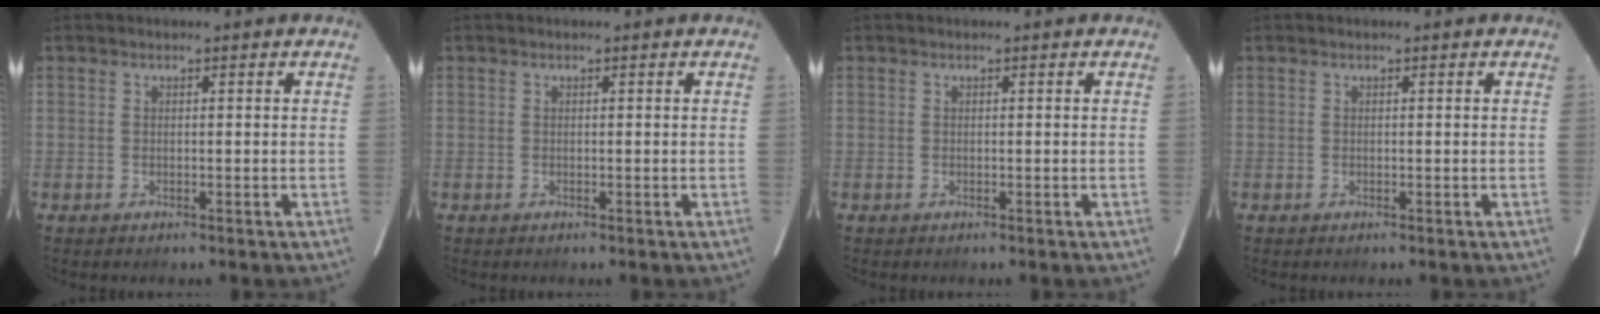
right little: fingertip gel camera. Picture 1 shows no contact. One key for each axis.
{"total": 0.0}
{"total": 0.0}
{"total": 0.0}